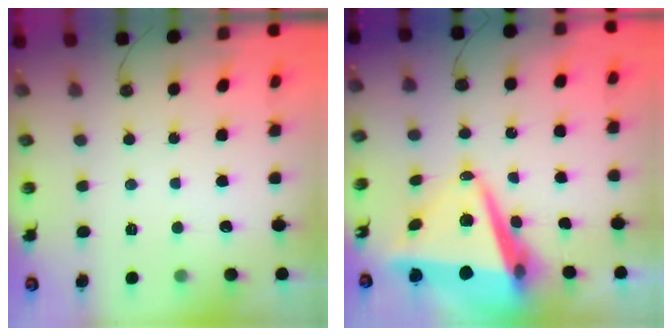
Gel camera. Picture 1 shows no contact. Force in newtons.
{"total": 12.9, "press": 12.5, "slide": 3.0}